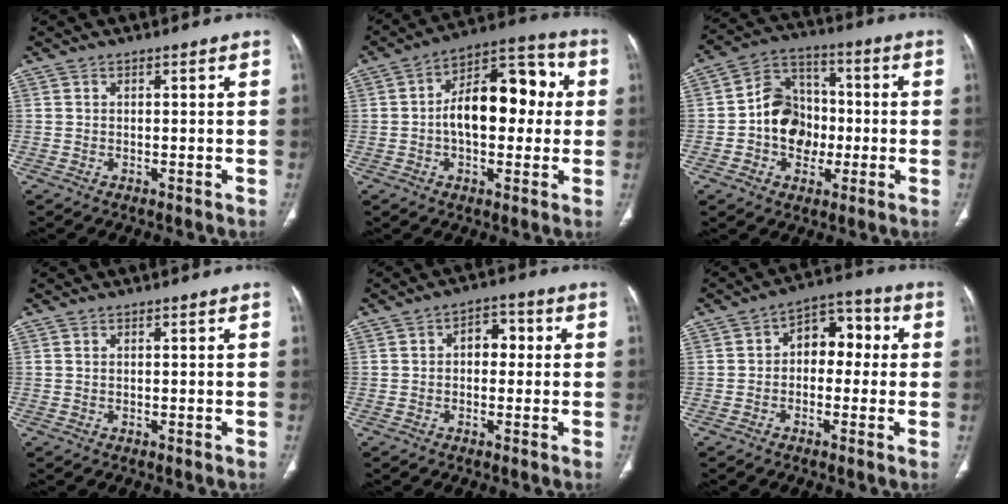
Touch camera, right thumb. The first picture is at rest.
{"total": 16.0, "force": [0.9, 9.1, 13.2], "torque": [-0.169, 0.038, 0.004]}
{"total": 12.2, "force": [-1.6, 10.0, 6.9], "torque": [-0.073, 0.032, -0.033]}
{"total": 0.0}
{"total": 5.1, "force": [0.5, 3.5, 3.7], "torque": [-0.032, 0.018, 0.000]}
{"total": 8.5, "force": [0.4, 5.8, 6.2], "torque": [-0.051, 0.034, -0.006]}